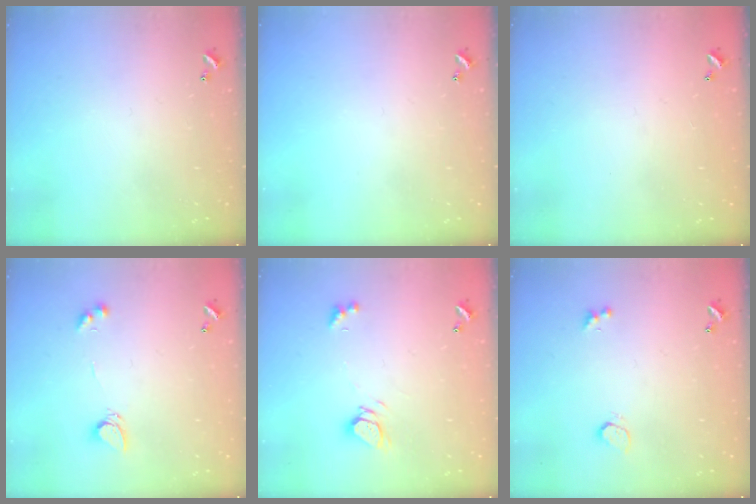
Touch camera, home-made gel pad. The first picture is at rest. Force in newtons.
{"total": 0.0}
{"total": 3.0, "press": 3.0, "slide": 0.1}
{"total": 4.4, "press": 4.3, "slide": 0.3}
{"total": 4.8, "press": 4.8, "slide": 0.5}
{"total": 2.2, "press": 1.9, "slide": 1.1}